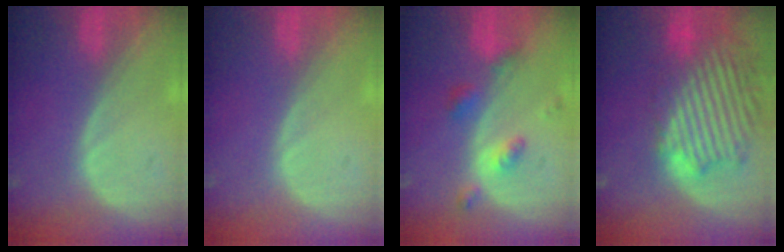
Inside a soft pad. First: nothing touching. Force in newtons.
{"total": 0.0}
{"total": 5.3, "press": 4.6, "slide": 2.7}
{"total": 14.0, "press": 12.0, "slide": 7.1}